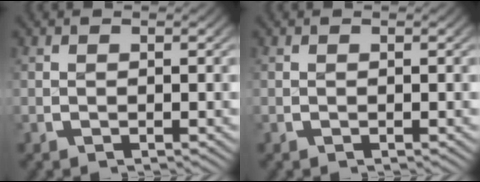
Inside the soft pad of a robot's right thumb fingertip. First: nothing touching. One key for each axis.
{"total": 0.0}